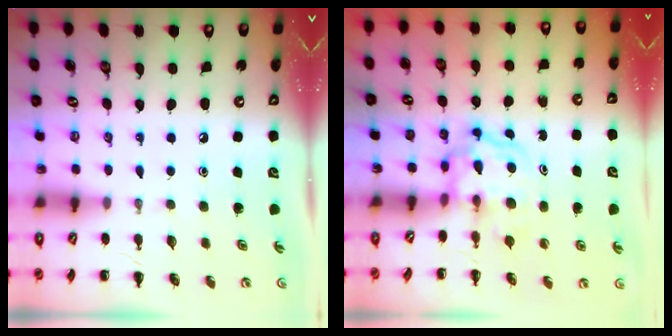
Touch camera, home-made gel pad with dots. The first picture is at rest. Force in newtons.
{"total": 3.8, "press": 3.8, "slide": 0.4}